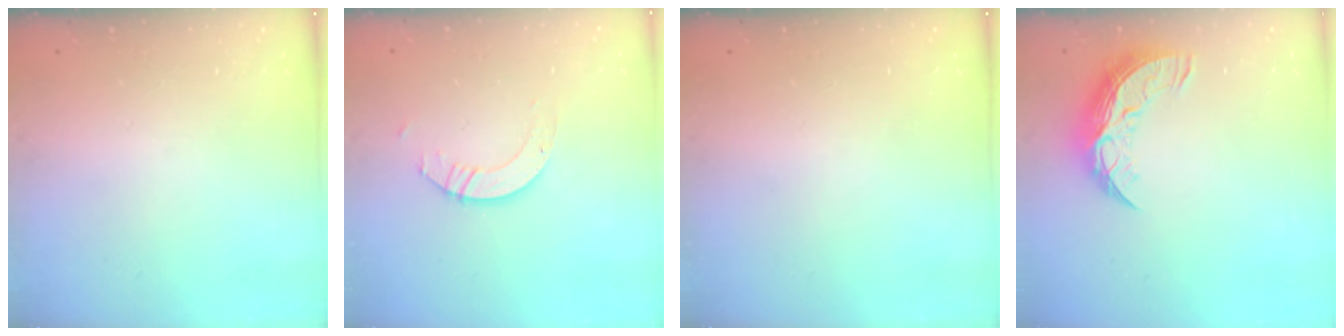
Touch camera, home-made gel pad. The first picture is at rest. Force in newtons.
{"total": 4.0, "press": 4.0, "slide": 0.3}
{"total": 0.0}
{"total": 10.0, "press": 10.0, "slide": 0.6}